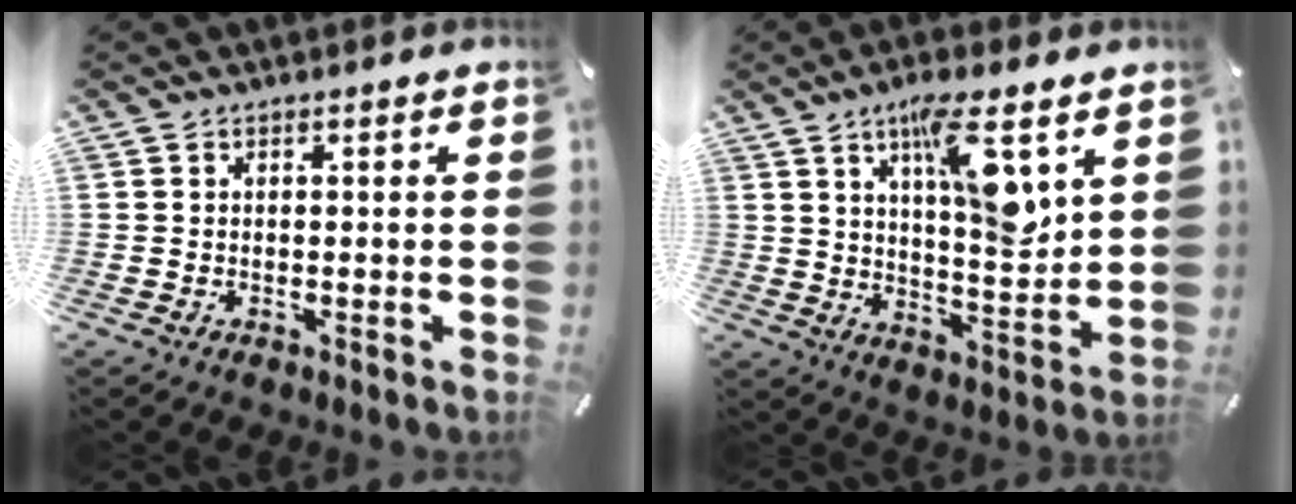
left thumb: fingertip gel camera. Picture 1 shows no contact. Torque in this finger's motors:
{"motor_torque": [2.48, 2.53, 1.25, -1.52, 0.50]}